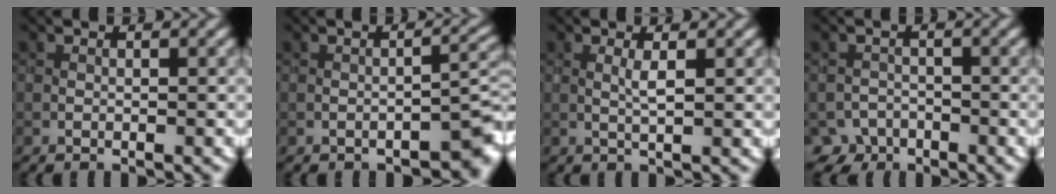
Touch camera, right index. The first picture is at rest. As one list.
[{"total": 2.8, "force": [-2.0, 0.8, 1.7], "torque": [-0.017, 0.011, -0.027]}, {"total": 1.1, "force": [0.5, -0.1, 1.0], "torque": [-0.026, 0.001, 0.008]}, {"total": 4.0, "force": [-3.1, 2.5, 0.2], "torque": [0.013, 0.000, -0.046]}]